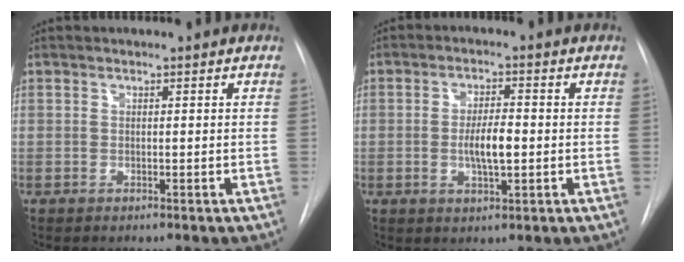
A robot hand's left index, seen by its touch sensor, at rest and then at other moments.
{"total": 5.1, "force": [-1.4, 1.2, 4.7], "torque": [-0.088, -0.007, -0.021]}